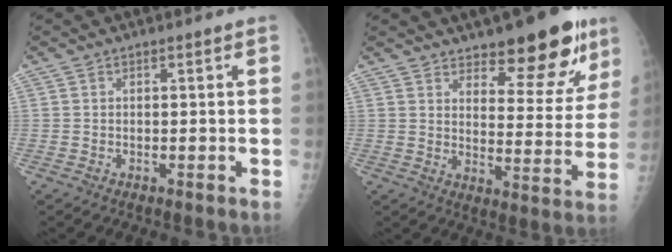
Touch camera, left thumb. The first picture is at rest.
{"total": 14.7, "force": [10.2, 5.4, 9.2], "torque": [-0.063, -0.068, 0.147]}